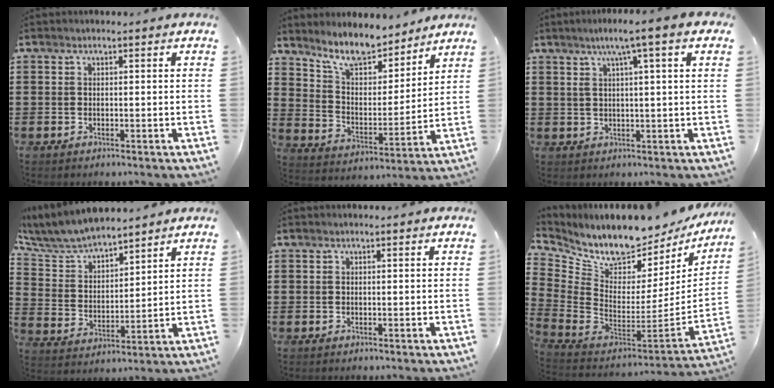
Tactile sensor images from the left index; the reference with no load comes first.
{"total": 8.7, "force": [7.8, 2.2, 3.2], "torque": [-0.087, -0.043, 0.140]}
{"total": 4.6, "force": [1.8, -0.6, 4.2], "torque": [-0.087, -0.003, 0.024]}
{"total": 6.8, "force": [6.3, 1.6, 1.8], "torque": [-0.070, -0.032, 0.110]}
{"total": 0.0}
{"total": 7.6, "force": [6.8, 2.0, 2.7], "torque": [-0.087, -0.075, 0.117]}